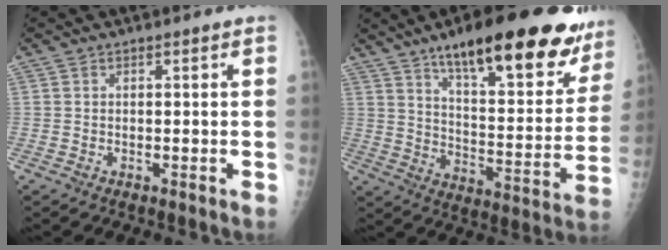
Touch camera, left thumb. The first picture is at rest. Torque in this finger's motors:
{"motor_torque": [1.42, 0.81, 1.45, -1.32, 0.15]}